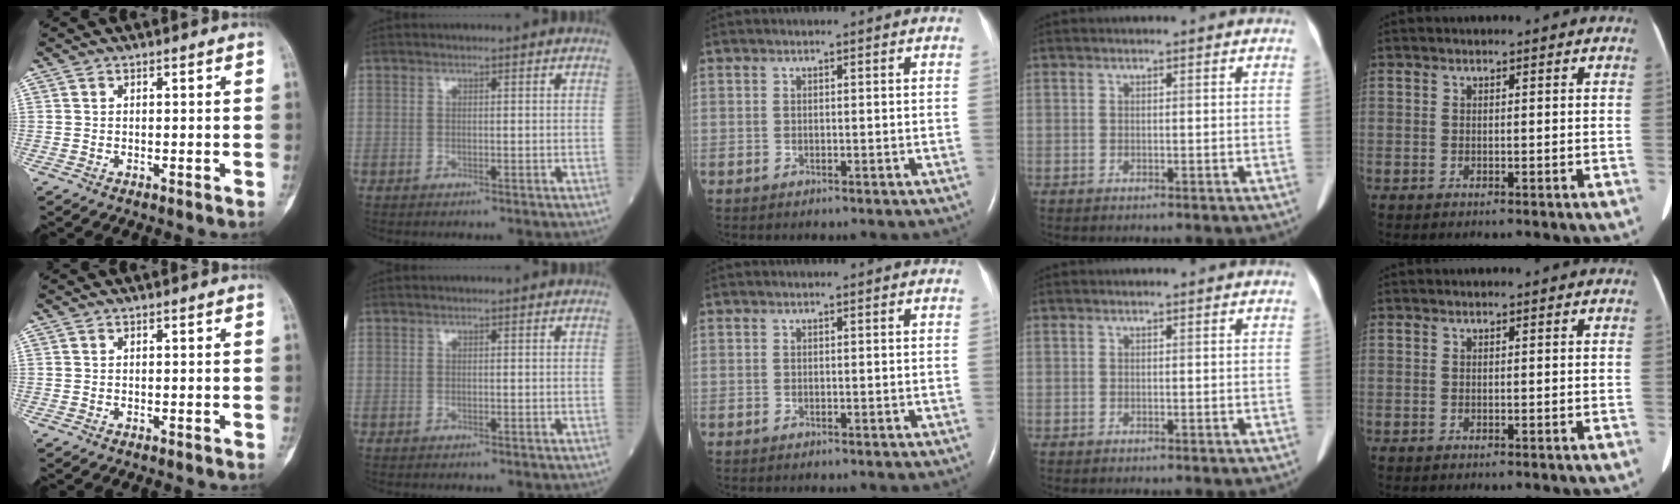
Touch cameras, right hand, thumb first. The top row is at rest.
{}